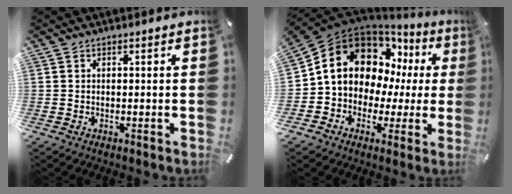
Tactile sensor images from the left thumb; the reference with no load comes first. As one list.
[{"total": 15.8, "force": [4.2, 12.9, 8.0], "torque": [-0.153, -0.020, 0.081]}]